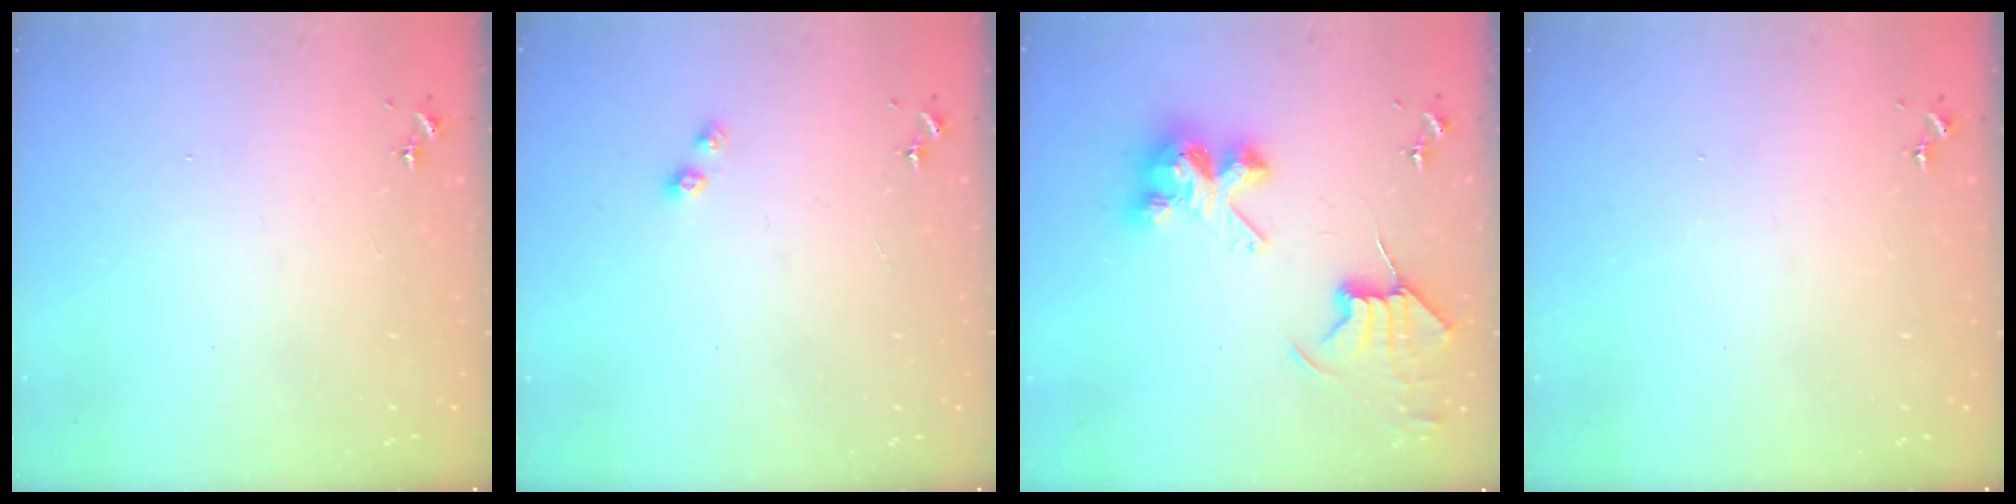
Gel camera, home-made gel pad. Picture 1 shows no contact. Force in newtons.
{"total": 3.4, "press": 3.3, "slide": 0.7}
{"total": 9.4, "press": 9.4, "slide": 0.8}
{"total": 0.0}